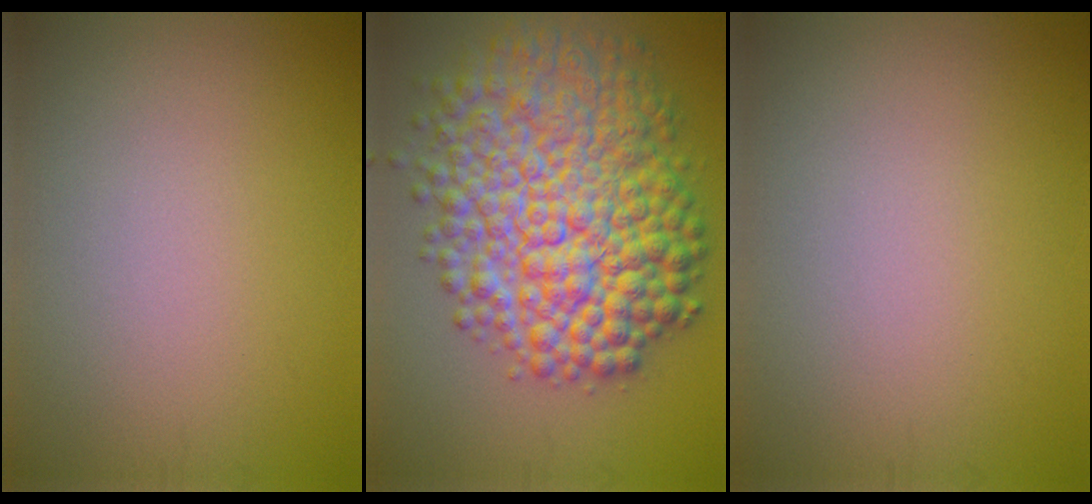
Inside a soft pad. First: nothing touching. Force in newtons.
{"total": 12.6, "press": 12.6, "slide": 0.1}
{"total": 0.0}